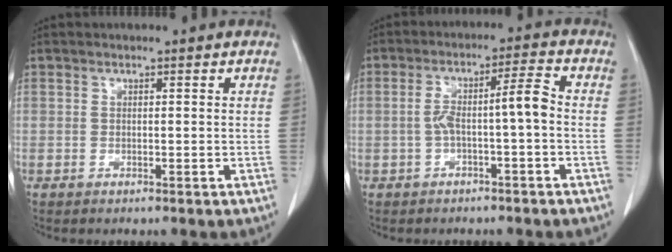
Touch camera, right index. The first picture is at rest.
{"total": 5.9, "force": [-1.1, 0.4, 5.8], "torque": [-0.108, 0.029, -0.015]}